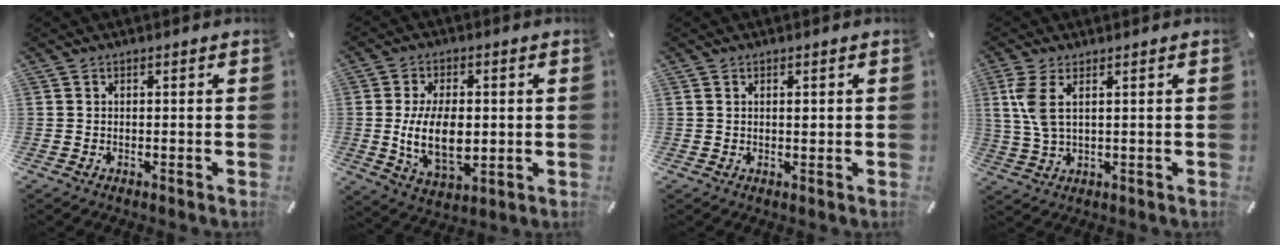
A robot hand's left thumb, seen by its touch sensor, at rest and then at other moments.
{"total": 13.3, "force": [-0.3, 8.0, 10.7], "torque": [-0.212, -0.013, -0.008]}
{"total": 1.2, "force": [0.3, 0.6, 0.9], "torque": [-0.019, 0.002, 0.005]}
{"total": 6.1, "force": [1.7, 2.2, 5.4], "torque": [-0.129, -0.007, 0.026]}